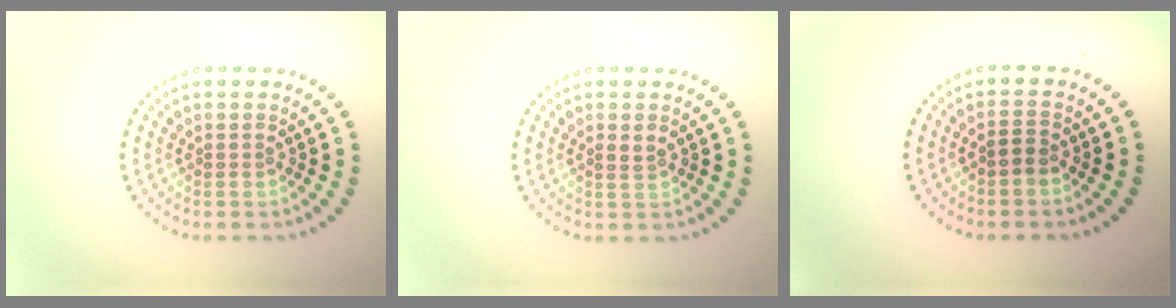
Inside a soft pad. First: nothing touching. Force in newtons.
{"total": 0.9, "press": 0.9, "slide": 0.3}
{"total": 1.2, "press": 1.0, "slide": 0.6}